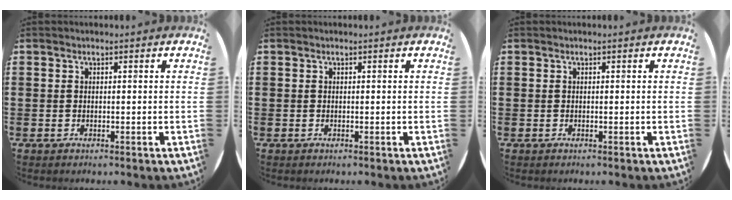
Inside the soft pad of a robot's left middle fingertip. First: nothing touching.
{"total": 0.0}
{"total": 0.0}